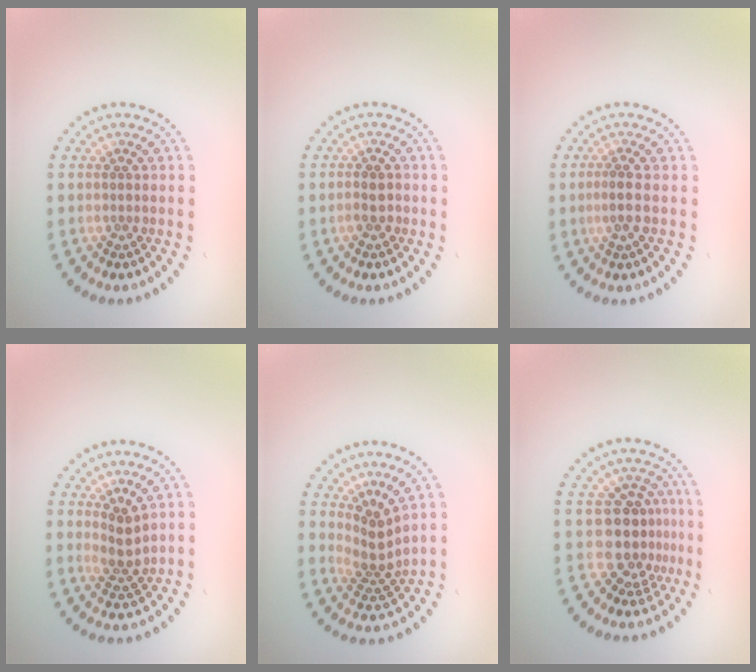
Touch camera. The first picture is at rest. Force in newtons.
{"total": 1.5, "press": 1.4, "slide": 0.5}
{"total": 1.7, "press": 1.4, "slide": 0.9}
{"total": 2.3, "press": 1.9, "slide": 1.2}
{"total": 3.0, "press": 2.0, "slide": 2.2}
{"total": 4.1, "press": 3.1, "slide": 2.7}